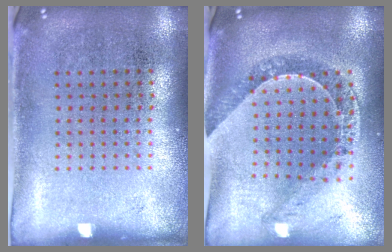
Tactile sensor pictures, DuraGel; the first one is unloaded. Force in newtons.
{"total": 1.1, "press": 1.0, "slide": 0.2}